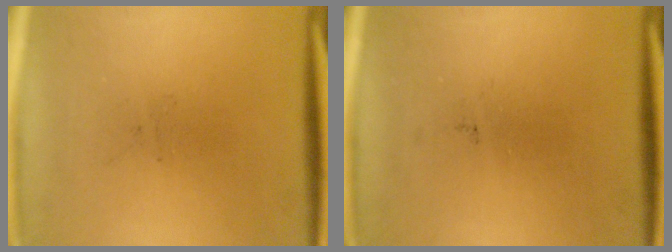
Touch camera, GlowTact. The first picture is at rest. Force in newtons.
{"total": 0.0}